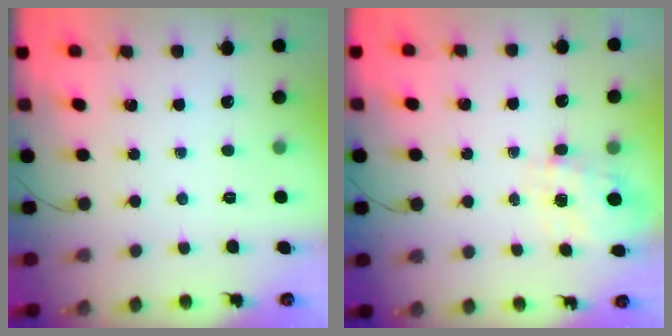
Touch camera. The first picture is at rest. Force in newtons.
{"total": 0.7, "press": 0.4, "slide": 0.6}